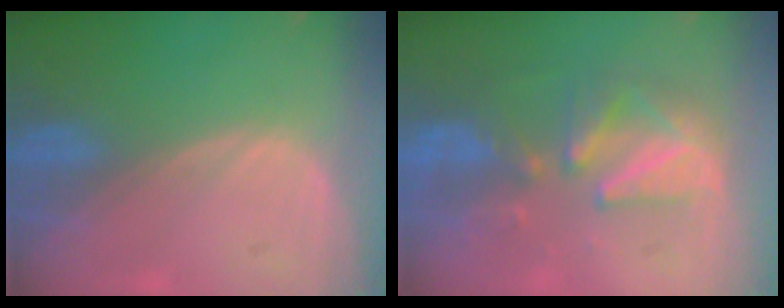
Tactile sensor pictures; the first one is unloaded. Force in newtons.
{"total": 8.4, "press": 8.1, "slide": 2.0}